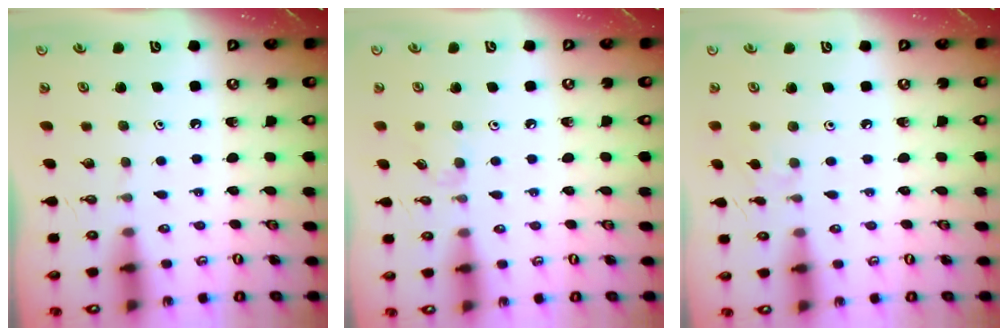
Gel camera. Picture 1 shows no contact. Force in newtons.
{"total": 5.0, "press": 4.9, "slide": 0.9}
{"total": 2.8, "press": 2.8, "slide": 0.5}